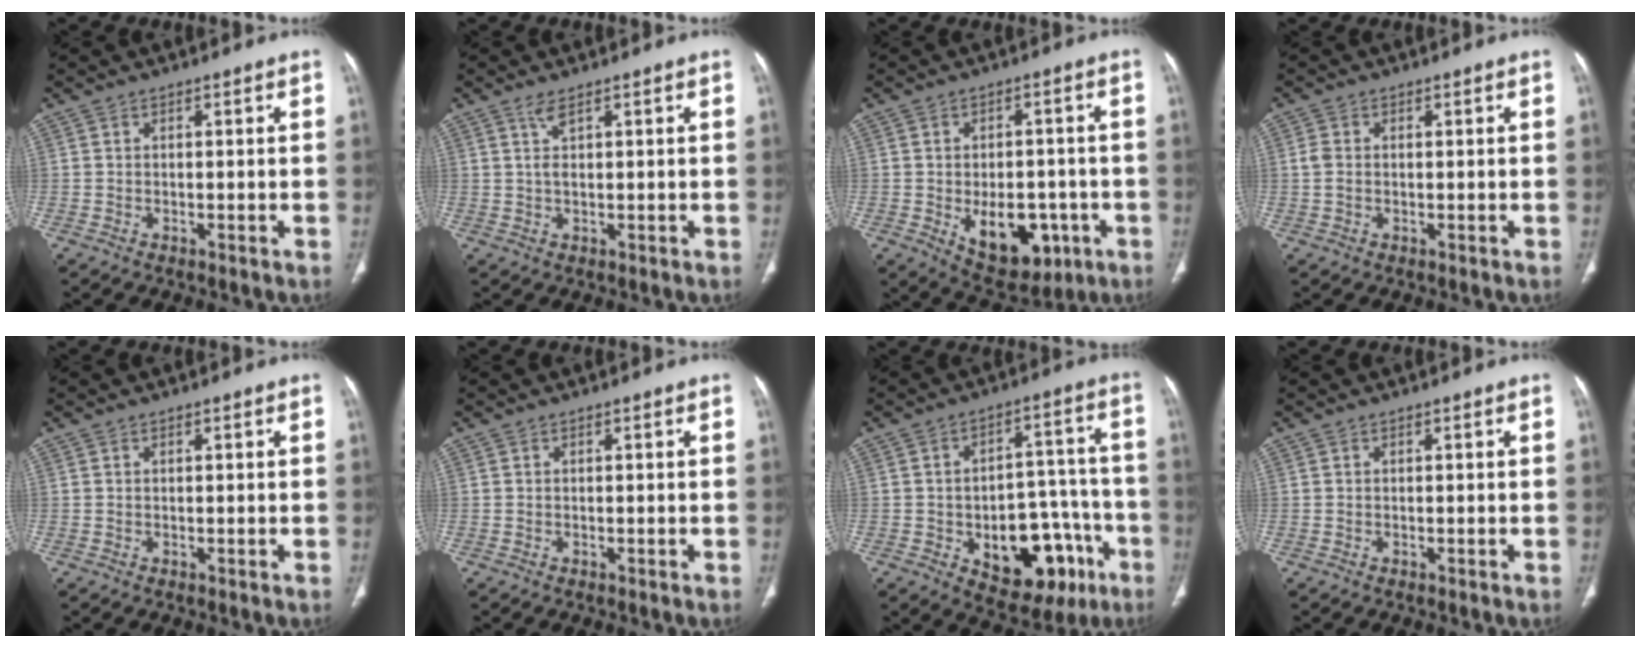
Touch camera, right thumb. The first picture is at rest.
{"total": 2.0, "force": [1.2, 0.4, 1.5], "torque": [-0.032, 0.001, 0.030]}
{"total": 13.4, "force": [-4.2, 8.3, 9.8], "torque": [-0.104, 0.016, -0.039]}
{"total": 2.0, "force": [0.2, 1.5, 1.4], "torque": [-0.036, 0.005, 0.003]}
{"total": 0.0}
{"total": 0.0}
{"total": 18.3, "force": [-6.7, 10.8, 13.1], "torque": [-0.139, 0.052, -0.076]}
{"total": 0.0}